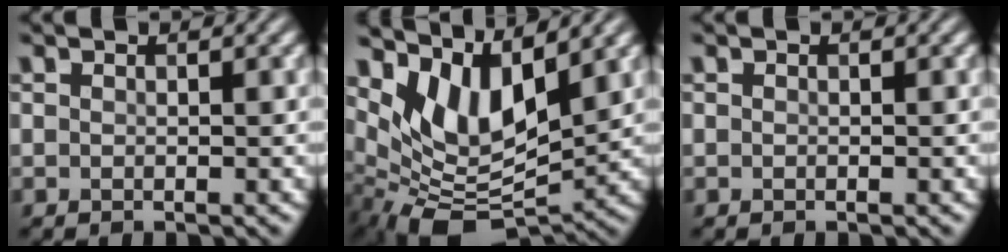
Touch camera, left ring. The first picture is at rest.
{"total": 8.1, "force": [3.2, 4.0, 6.2], "torque": [-0.115, -0.018, 0.068]}
{"total": 0.0}